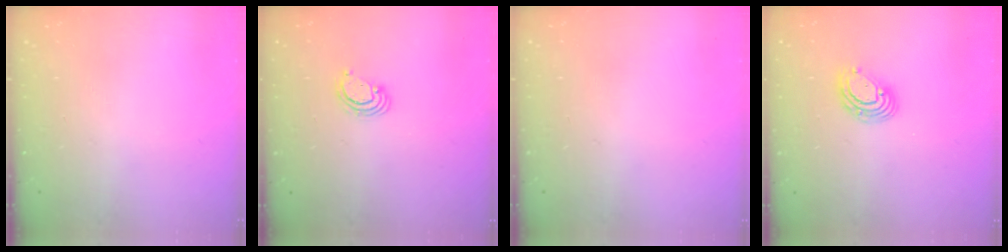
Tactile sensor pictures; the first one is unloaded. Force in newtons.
{"total": 2.5, "press": 2.5, "slide": 0.2}
{"total": 0.0}
{"total": 7.9, "press": 7.8, "slide": 1.5}